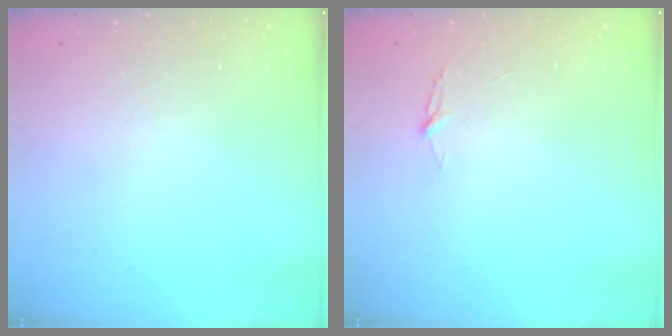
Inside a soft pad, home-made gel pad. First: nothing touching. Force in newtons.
{"total": 3.8, "press": 3.8, "slide": 0.4}